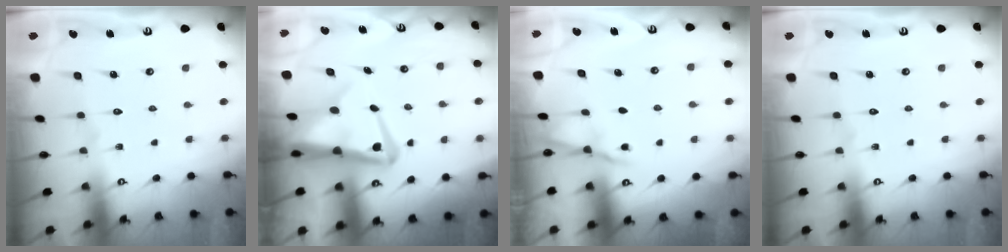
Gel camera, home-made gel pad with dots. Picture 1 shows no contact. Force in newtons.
{"total": 9.6, "press": 9.5, "slide": 1.5}
{"total": 3.0, "press": 3.0, "slide": 0.5}
{"total": 0.0}